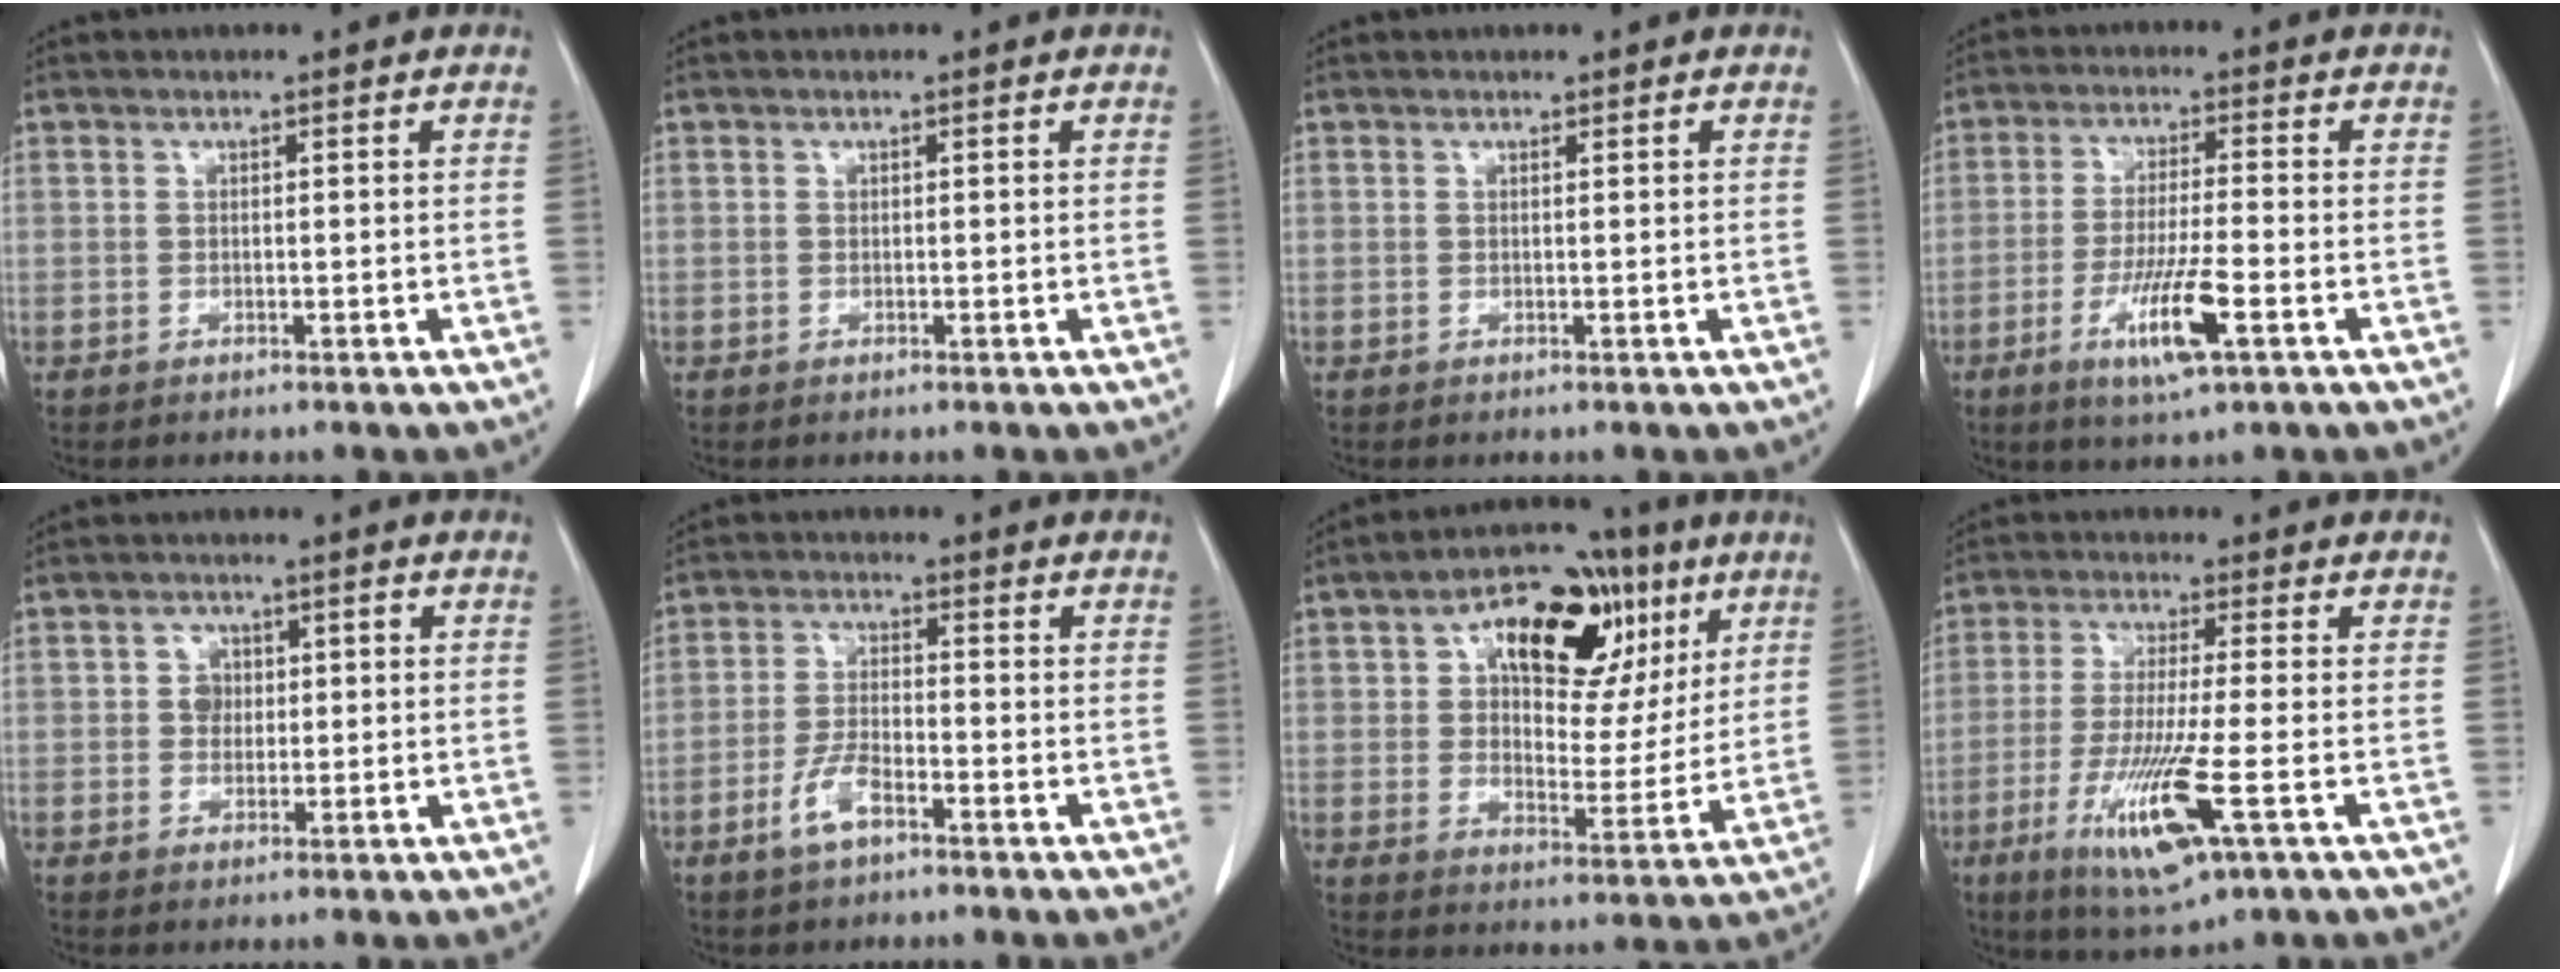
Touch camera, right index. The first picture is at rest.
{"total": 0.0}
{"total": 0.0}
{"total": 9.0, "force": [-3.8, 0.6, 8.2], "torque": [-0.154, -0.019, -0.065]}
{"total": 2.9, "force": [0.2, 2.5, 1.4], "torque": [-0.016, 0.008, 0.001]}
{"total": 5.0, "force": [-2.9, 1.7, 3.7], "torque": [-0.080, 0.000, -0.057]}
{"total": 18.2, "force": [7.8, 10.1, 13.0], "torque": [-0.183, 0.037, 0.121]}
{"total": 12.0, "force": [-4.5, 0.7, 11.1], "torque": [-0.223, -0.034, -0.079]}